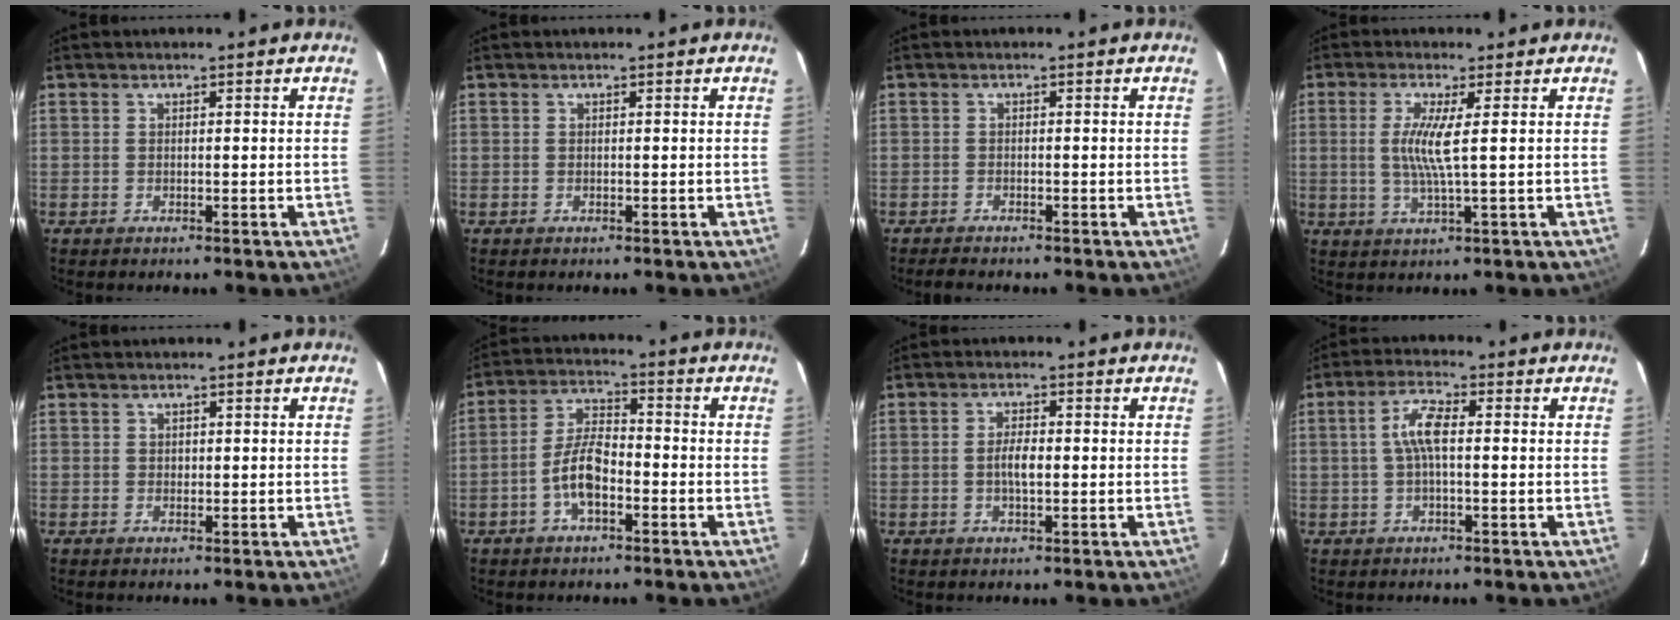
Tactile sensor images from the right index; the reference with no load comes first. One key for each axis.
{"total": 0.0}
{"total": 2.8, "fx": -2.6, "fy": 0.4, "fz": 0.9, "tx": -0.029, "ty": -0.008, "tz": -0.044}
{"total": 5.6, "fx": 0.7, "fy": -0.4, "fz": 5.5, "tx": -0.114, "ty": -0.008, "tz": 0.012}
{"total": 0.7, "fx": 0.2, "fy": 0.6, "fz": 0.1, "tx": 0.003, "ty": 0.003, "tz": 0.003}
{"total": 7.2, "fx": -2.9, "fy": 2.8, "fz": 5.9, "tx": -0.125, "ty": 0.012, "tz": -0.053}
{"total": 3.1, "fx": -0.3, "fy": 1.0, "fz": 2.9, "tx": -0.054, "ty": 0.002, "tz": -0.006}
{"total": 5.2, "fx": 0.2, "fy": 1.6, "fz": 5.0, "tx": -0.101, "ty": 0.013, "tz": 0.003}